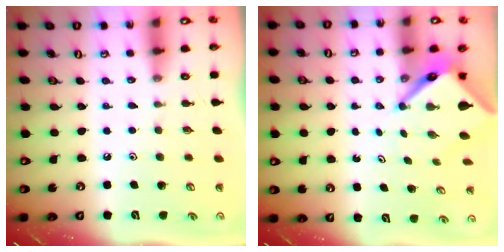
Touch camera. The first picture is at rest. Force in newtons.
{"total": 6.7, "press": 6.7, "slide": 0.6}